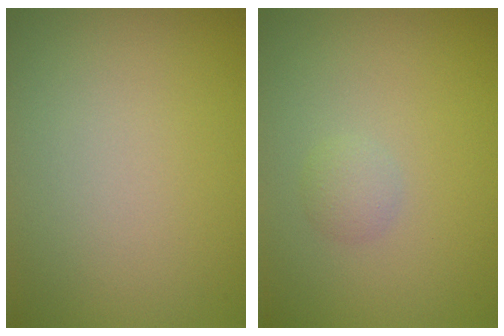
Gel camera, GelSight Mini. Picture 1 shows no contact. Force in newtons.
{"total": 1.2, "press": 1.2, "slide": 0.1}